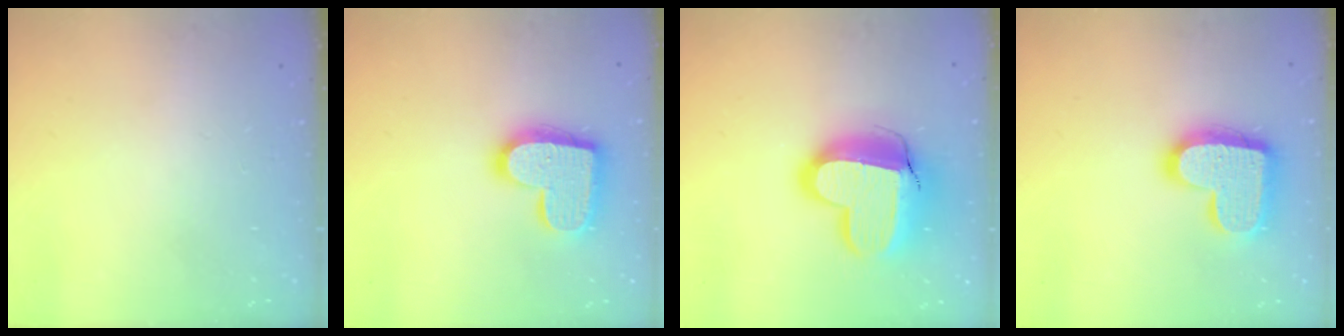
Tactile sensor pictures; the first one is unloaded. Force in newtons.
{"total": 17.0, "press": 17.0, "slide": 1.1}
{"total": 18.3, "press": 18.3, "slide": 1.4}
{"total": 18.3, "press": 18.2, "slide": 1.1}